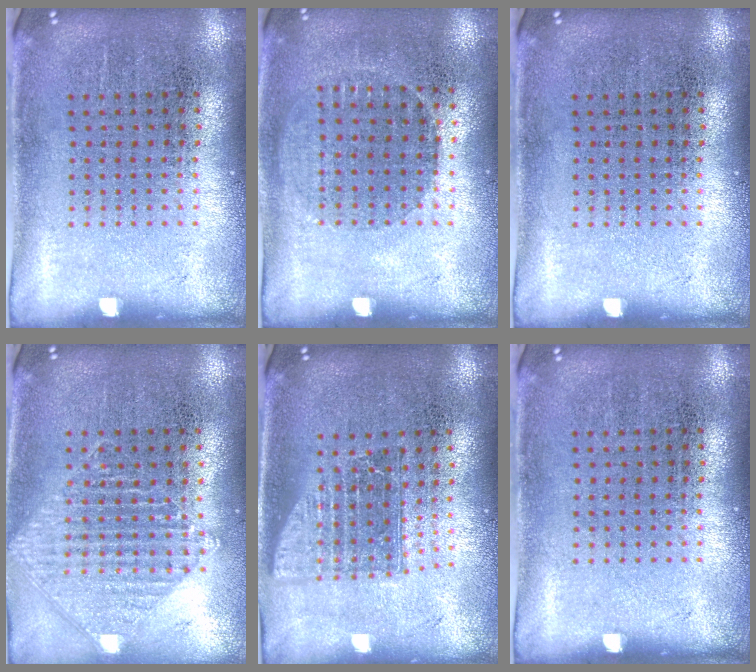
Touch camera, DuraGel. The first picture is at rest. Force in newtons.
{"total": 1.0, "press": 0.8, "slide": 0.5}
{"total": 0.0}
{"total": 1.0, "press": 1.0, "slide": 0.1}
{"total": 1.6, "press": 1.3, "slide": 1.0}
{"total": 0.0}